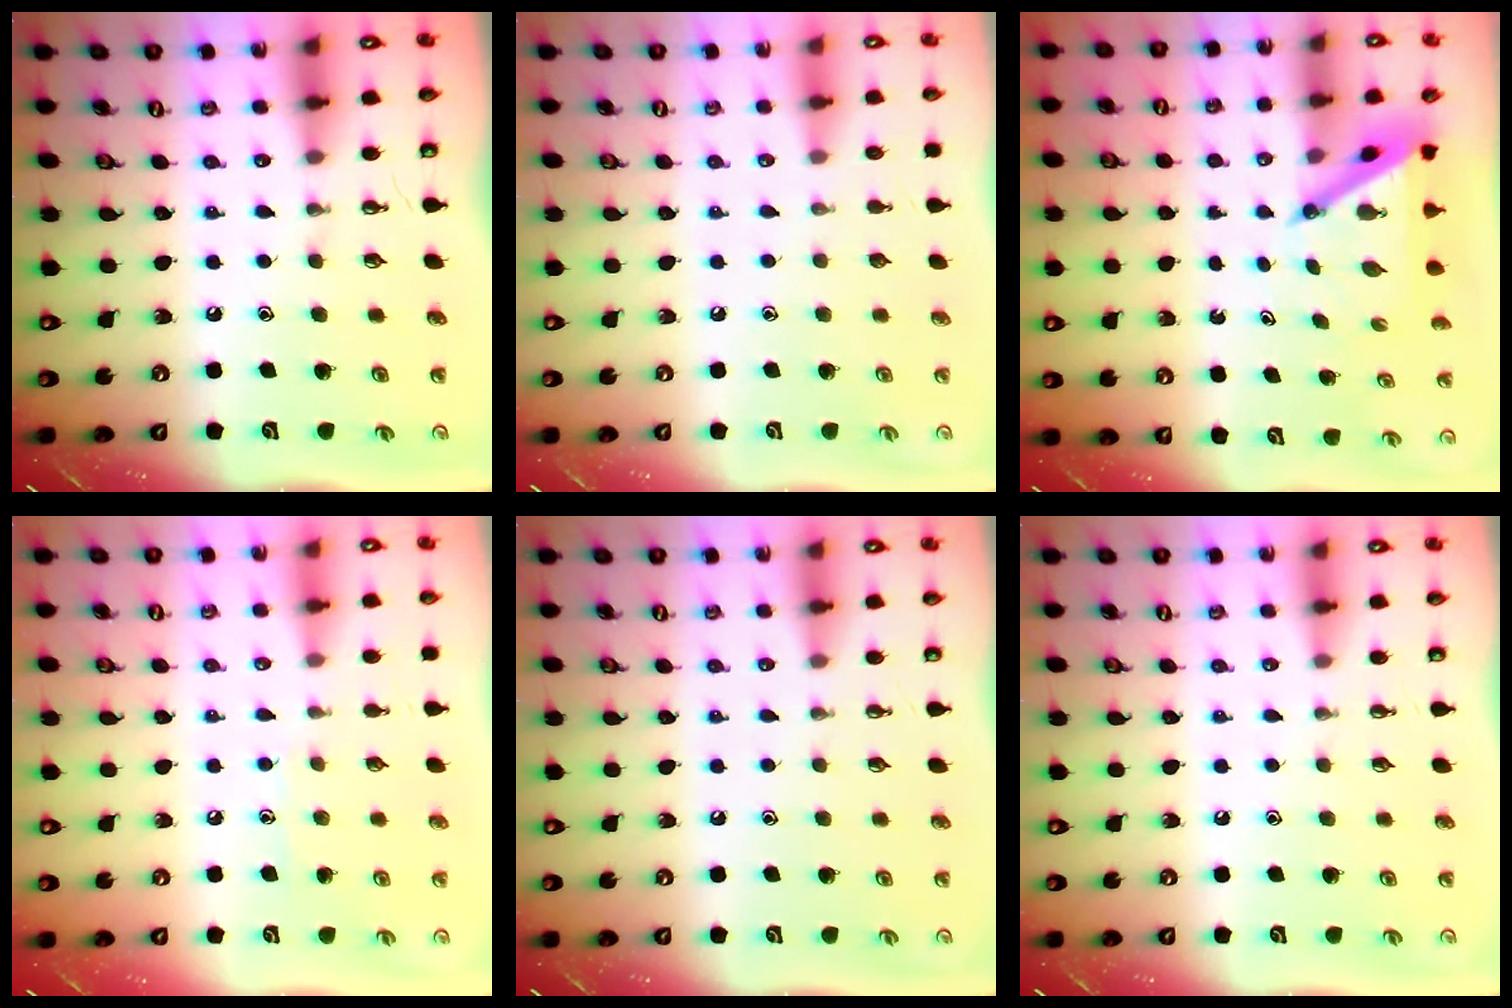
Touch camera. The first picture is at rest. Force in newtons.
{"total": 0.0}
{"total": 4.4, "press": 4.3, "slide": 0.4}
{"total": 3.9, "press": 3.9, "slide": 0.5}
{"total": 0.0}
{"total": 0.0}